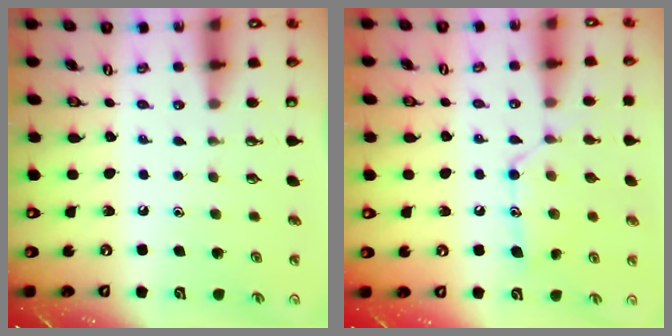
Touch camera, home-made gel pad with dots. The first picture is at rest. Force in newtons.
{"total": 12.6, "press": 12.5, "slide": 0.7}